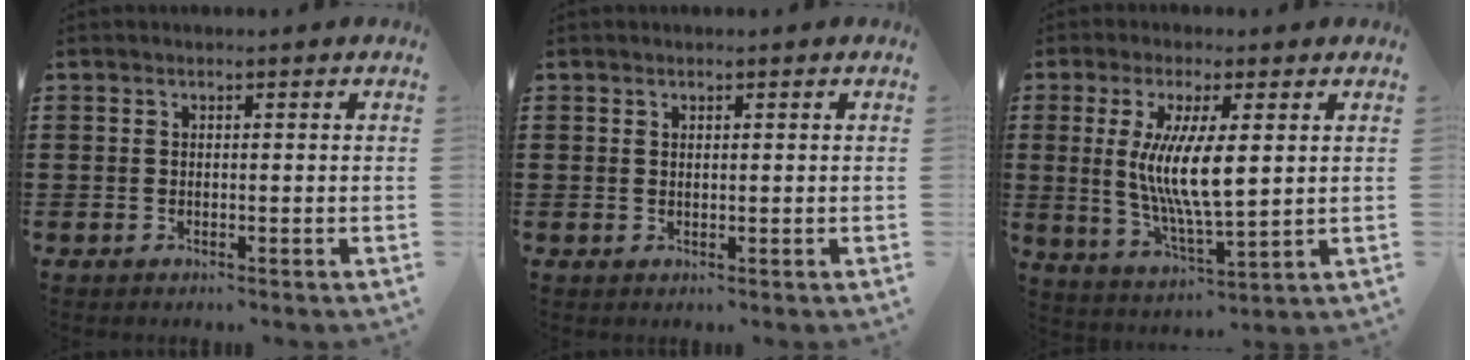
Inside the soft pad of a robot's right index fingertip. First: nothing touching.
{"total": 0.5, "force": [0.4, 0.3, 0.2], "torque": [-0.005, 0.001, 0.007]}
{"total": 9.4, "force": [1.4, 2.5, 8.9], "torque": [-0.186, -0.004, 0.021]}